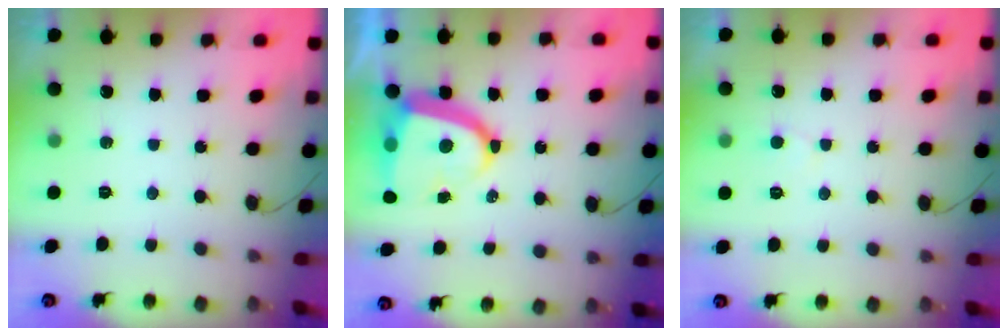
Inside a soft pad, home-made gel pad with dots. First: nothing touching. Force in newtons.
{"total": 12.8, "press": 12.7, "slide": 1.6}
{"total": 3.7, "press": 3.7, "slide": 0.4}